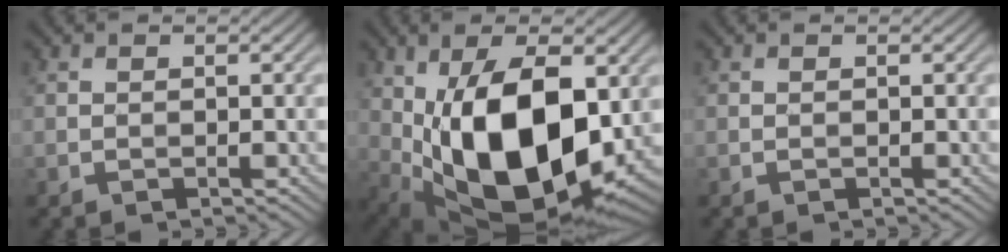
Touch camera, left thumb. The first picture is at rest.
{"total": 18.1, "force": [-0.7, 10.1, 15.0], "torque": [-0.253, -0.031, 0.001]}
{"total": 0.0}